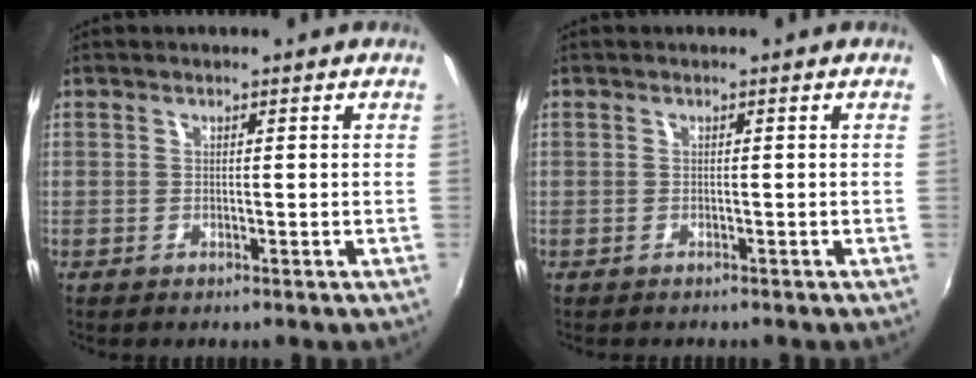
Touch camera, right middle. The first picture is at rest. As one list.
[{"total": 0.8, "force": [-0.8, 0.3, 0.0], "torque": [-0.006, 0.000, -0.012]}]